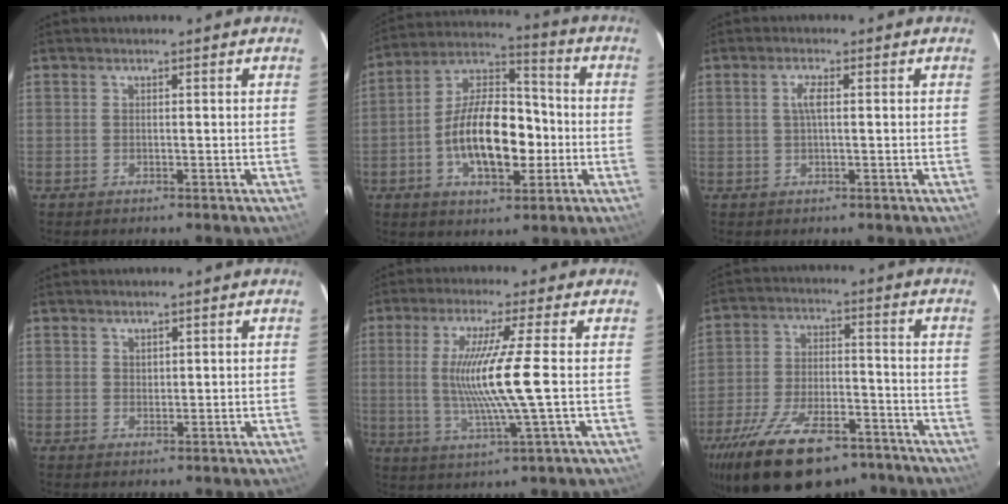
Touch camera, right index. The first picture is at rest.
{"total": 16.1, "force": [-3.4, 8.0, 13.5], "torque": [-0.249, 0.015, -0.058]}
{"total": 2.4, "force": [0.3, 0.4, 2.3], "torque": [-0.048, 0.003, 0.005]}
{"total": 1.2, "force": [0.9, 0.7, 0.2], "torque": [0.000, 0.002, 0.016]}
{"total": 11.7, "force": [0.1, -1.5, 11.6], "torque": [-0.219, -0.017, 0.008]}
{"total": 21.9, "force": [-15.7, 9.4, 12.1], "torque": [-0.242, -0.022, -0.243]}